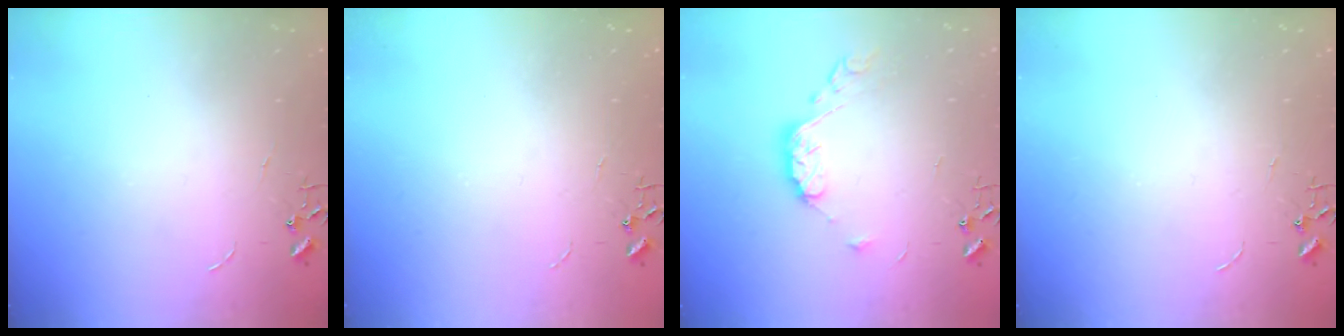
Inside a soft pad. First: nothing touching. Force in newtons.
{"total": 0.0}
{"total": 9.0, "press": 9.0, "slide": 0.5}
{"total": 0.0}